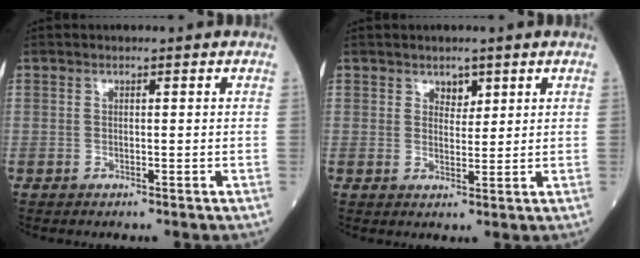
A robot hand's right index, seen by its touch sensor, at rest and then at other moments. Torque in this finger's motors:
{"motor_torque": [0.00, 0.00, -0.01, -0.01]}